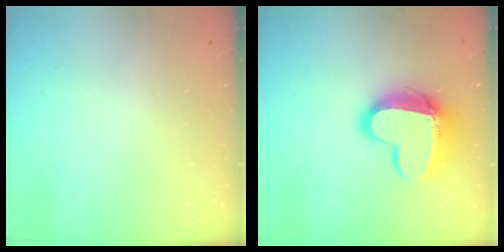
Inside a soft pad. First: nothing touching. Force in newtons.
{"total": 14.8, "press": 14.7, "slide": 1.2}